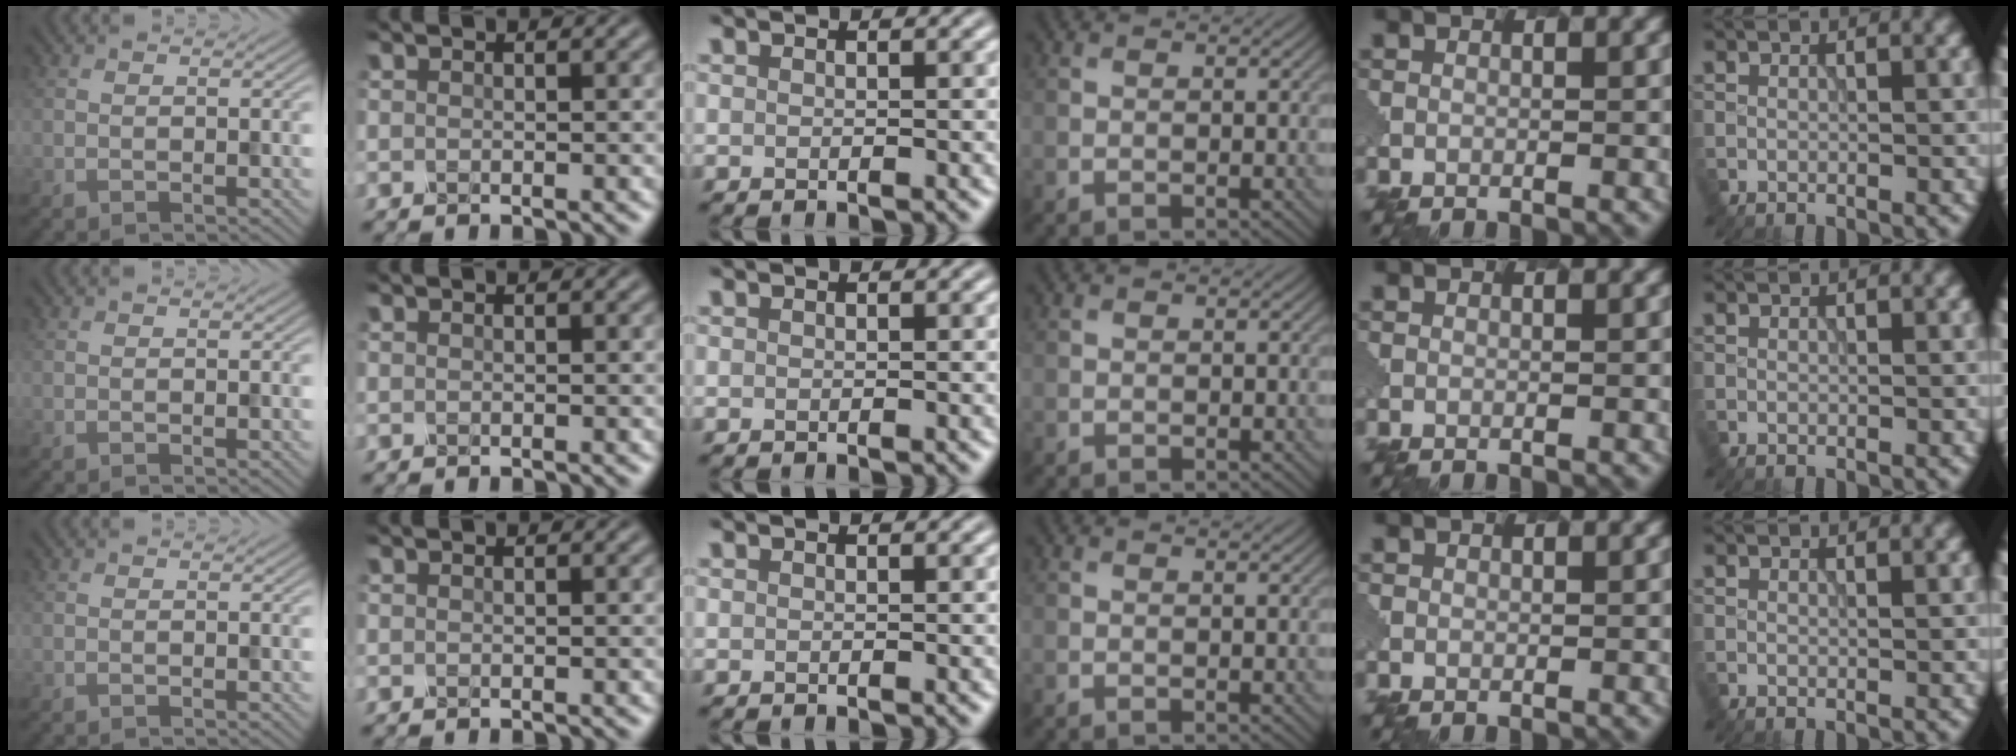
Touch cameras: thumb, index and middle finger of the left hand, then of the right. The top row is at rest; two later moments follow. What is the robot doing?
{"motion": "dispense", "object": "syringe"}